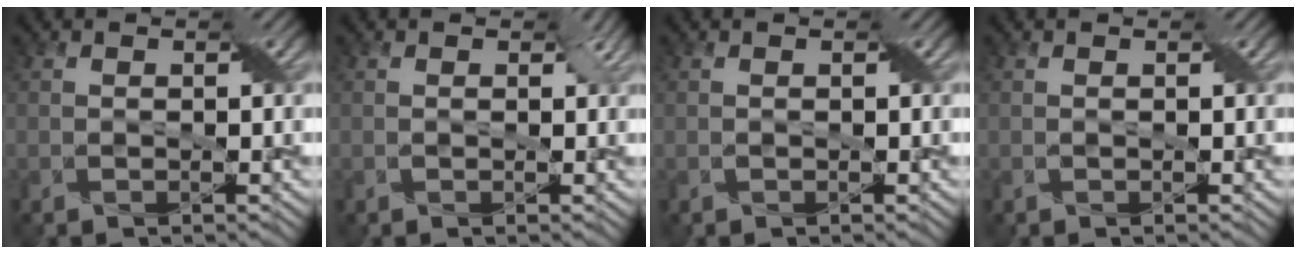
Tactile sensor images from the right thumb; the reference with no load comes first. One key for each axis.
{"total": 1.2, "fx": 0.4, "fy": 1.0, "fz": 0.6, "tx": -0.013, "ty": -0.003, "tz": 0.005}
{"total": 0.0}
{"total": 0.0}